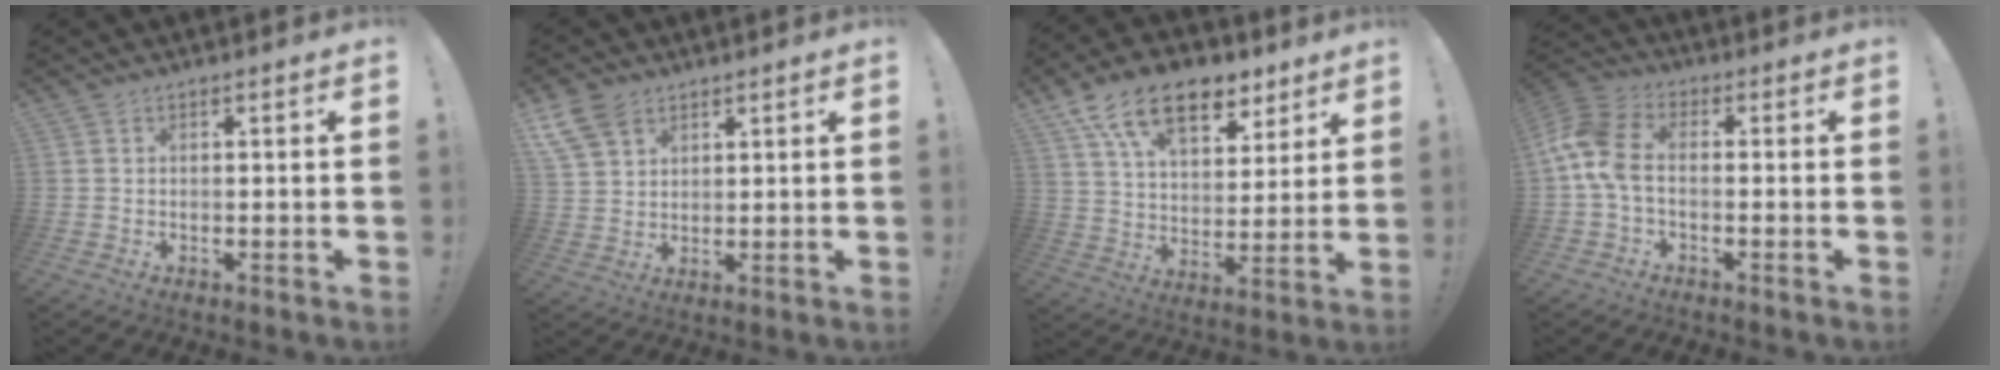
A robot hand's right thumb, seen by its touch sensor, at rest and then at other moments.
{"total": 8.5, "force": [5.3, 5.4, 4.0], "torque": [-0.086, -0.016, 0.106]}
{"total": 17.3, "force": [10.3, 9.8, 9.9], "torque": [-0.163, -0.053, 0.186]}
{"total": 10.7, "force": [-0.3, 6.5, 8.5], "torque": [-0.184, 0.008, 0.000]}